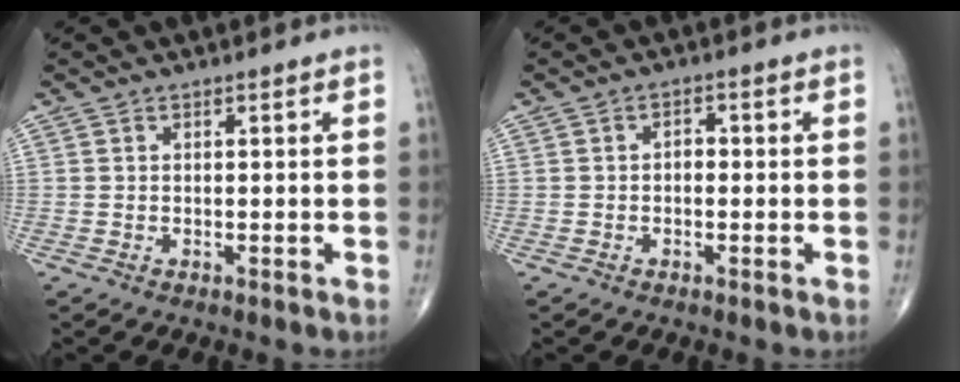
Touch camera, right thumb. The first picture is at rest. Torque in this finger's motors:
{"motor_torque": [-0.18, 0.10, 0.24, 0.01, 0.06]}